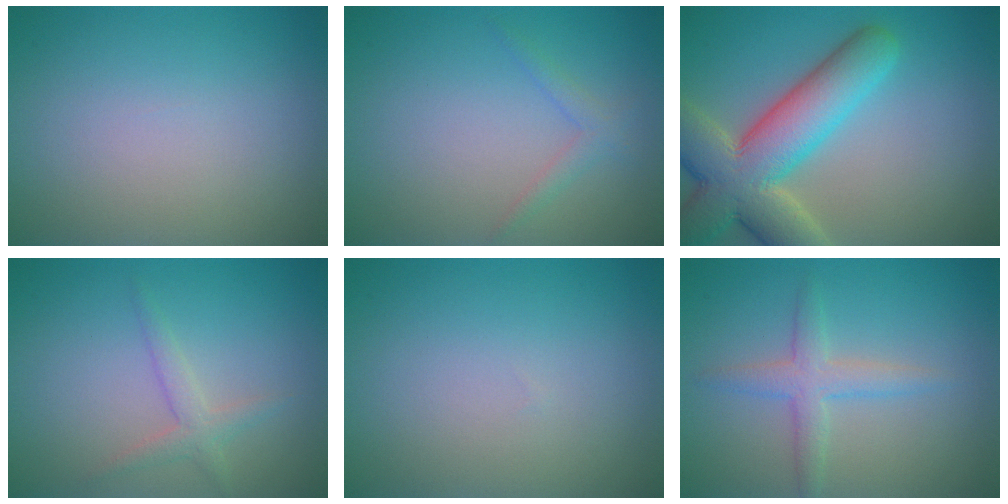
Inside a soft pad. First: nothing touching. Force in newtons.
{"total": 1.3, "press": 1.3, "slide": 0.1}
{"total": 9.9, "press": 9.9, "slide": 0.8}
{"total": 1.8, "press": 1.8, "slide": 0.1}
{"total": 0.0}
{"total": 2.7, "press": 2.7, "slide": 0.1}